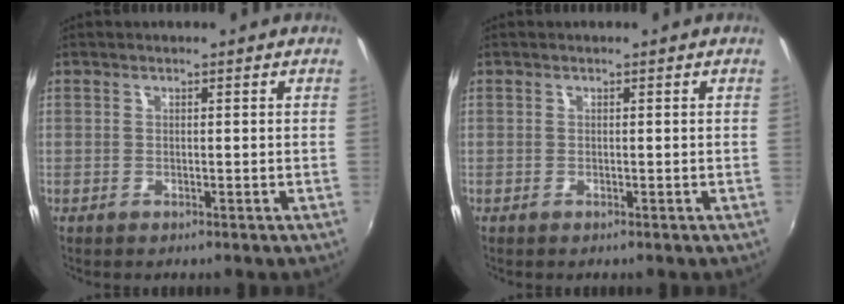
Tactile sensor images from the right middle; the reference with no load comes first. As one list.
[{"total": 0.0}]